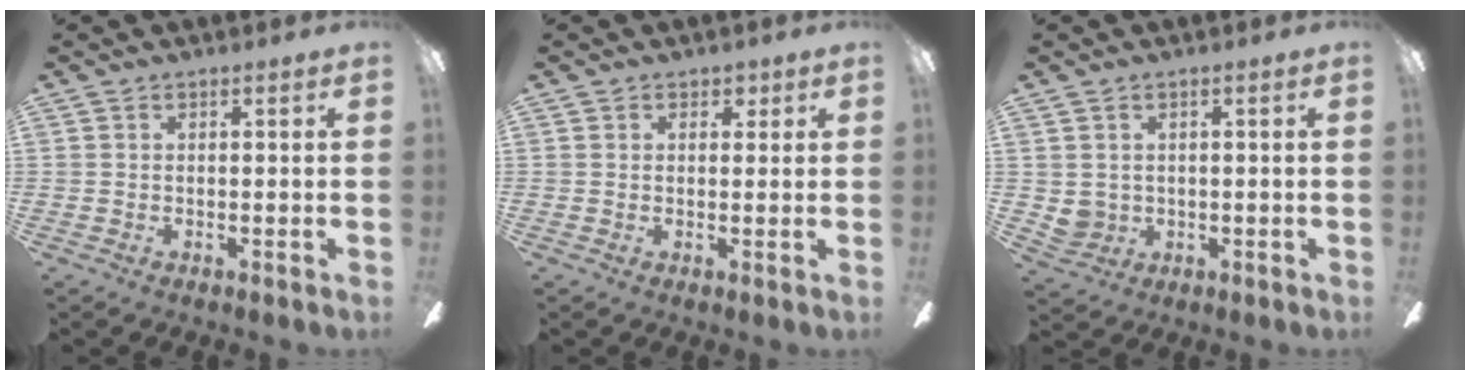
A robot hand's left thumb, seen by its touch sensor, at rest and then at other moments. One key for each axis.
{"total": 1.8, "fx": 1.1, "fy": 1.4, "fz": 0.5, "tx": 0.006, "ty": -0.003, "tz": 0.017}
{"total": 3.1, "fx": 0.8, "fy": 2.9, "fz": 0.6, "tx": -0.025, "ty": -0.002, "tz": 0.016}